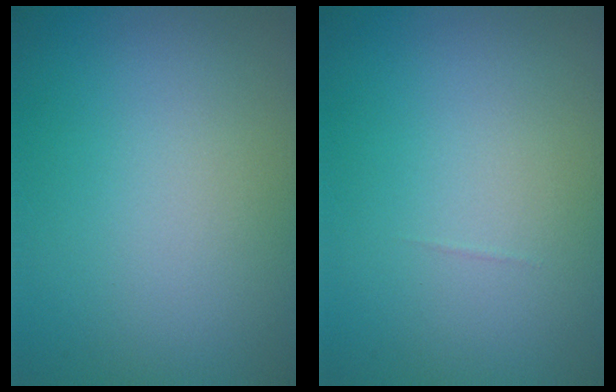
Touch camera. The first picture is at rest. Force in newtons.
{"total": 0.0}